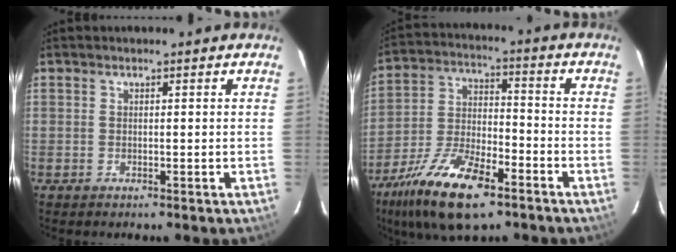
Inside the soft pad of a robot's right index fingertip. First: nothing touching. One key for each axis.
{"total": 17.7, "fx": -11.2, "fy": 6.7, "fz": 11.9, "tx": -0.247, "ty": -0.027, "tz": -0.206}